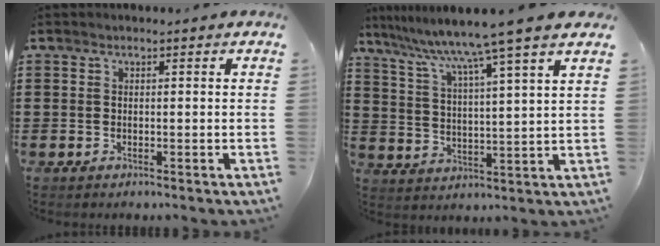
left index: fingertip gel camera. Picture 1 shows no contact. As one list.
[{"total": 8.0, "force": [6.6, -1.6, 4.2], "torque": [-0.106, -0.045, 0.101]}]